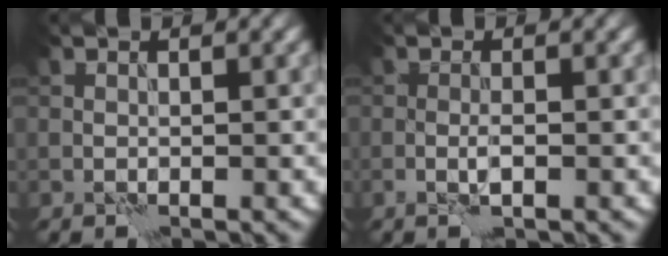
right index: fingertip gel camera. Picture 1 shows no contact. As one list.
[{"total": 1.4, "force": [-0.5, 0.2, 1.3], "torque": [-0.026, 0.002, -0.011]}]